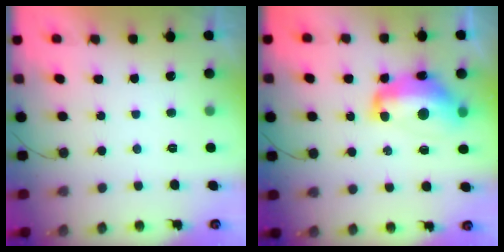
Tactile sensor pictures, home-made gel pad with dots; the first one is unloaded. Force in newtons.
{"total": 14.2, "press": 14.1, "slide": 1.1}